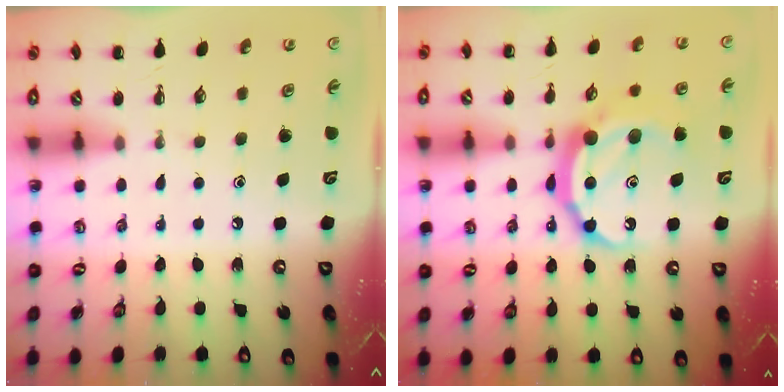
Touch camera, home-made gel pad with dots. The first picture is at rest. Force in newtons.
{"total": 14.0, "press": 14.0, "slide": 0.9}